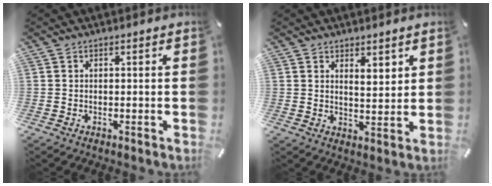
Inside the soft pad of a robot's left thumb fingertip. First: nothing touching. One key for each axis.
{"total": 4.1, "fx": 3.1, "fy": 2.1, "fz": 1.7, "tx": -0.009, "ty": -0.021, "tz": 0.050}